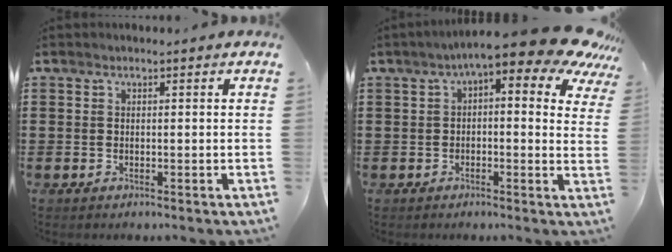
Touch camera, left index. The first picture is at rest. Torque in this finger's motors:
{"motor_torque": [2.14, 0.00, 1.05, 0.21]}